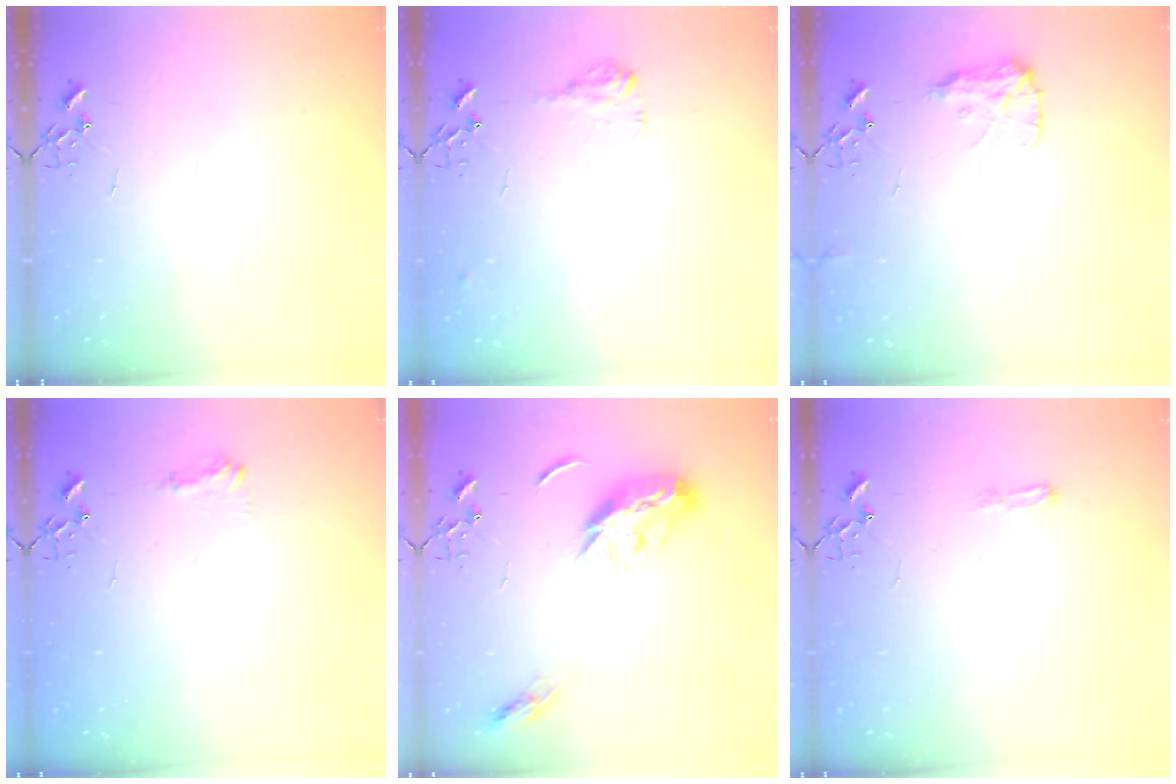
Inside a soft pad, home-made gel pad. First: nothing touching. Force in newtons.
{"total": 8.1, "press": 8.1, "slide": 0.3}
{"total": 9.8, "press": 9.8, "slide": 0.2}
{"total": 7.9, "press": 7.9, "slide": 0.6}
{"total": 11.0, "press": 11.0, "slide": 0.1}
{"total": 4.0, "press": 3.9, "slide": 0.5}